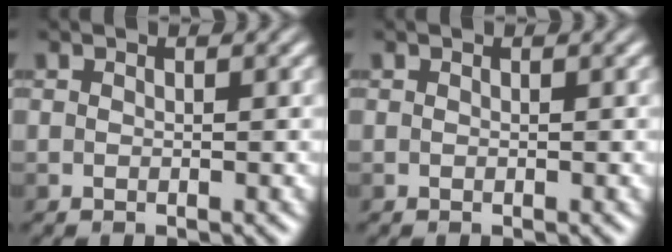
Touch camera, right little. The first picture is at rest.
{"total": 0.0}